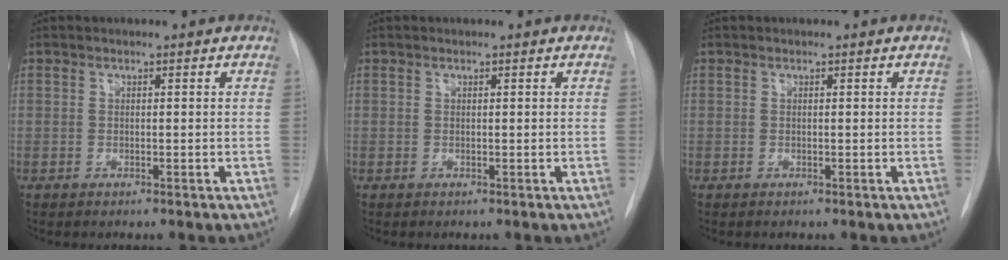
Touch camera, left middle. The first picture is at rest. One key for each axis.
{"total": 0.0}
{"total": 0.0}